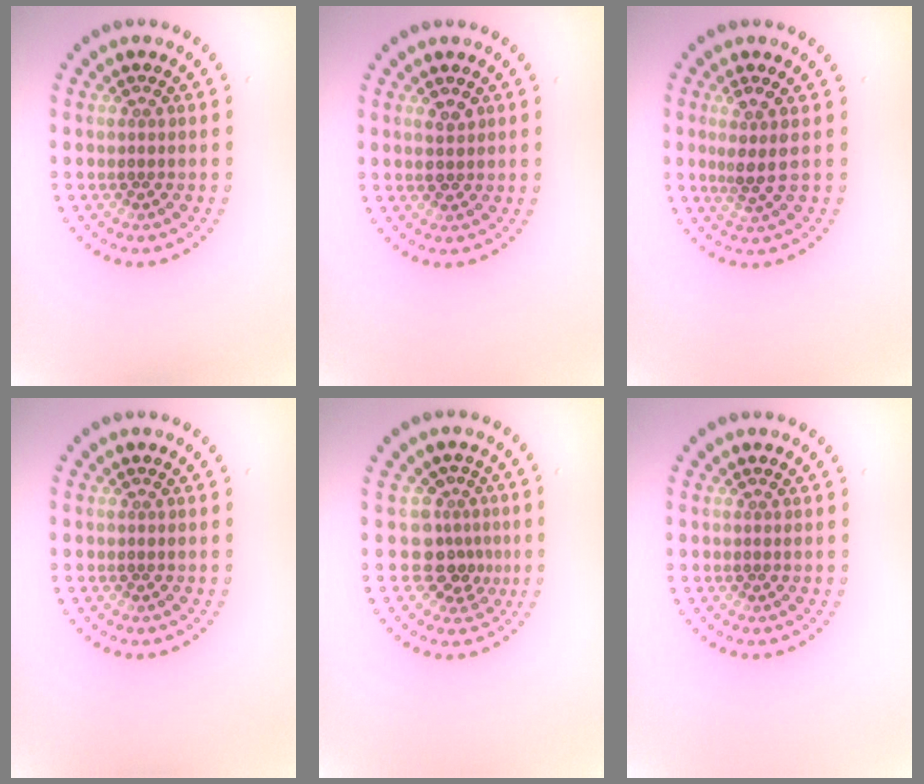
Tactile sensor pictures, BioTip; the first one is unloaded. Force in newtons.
{"total": 1.5, "press": 1.4, "slide": 0.3}
{"total": 2.3, "press": 1.6, "slide": 1.7}
{"total": 0.0}
{"total": 3.0, "press": 2.2, "slide": 2.1}
{"total": 0.0}